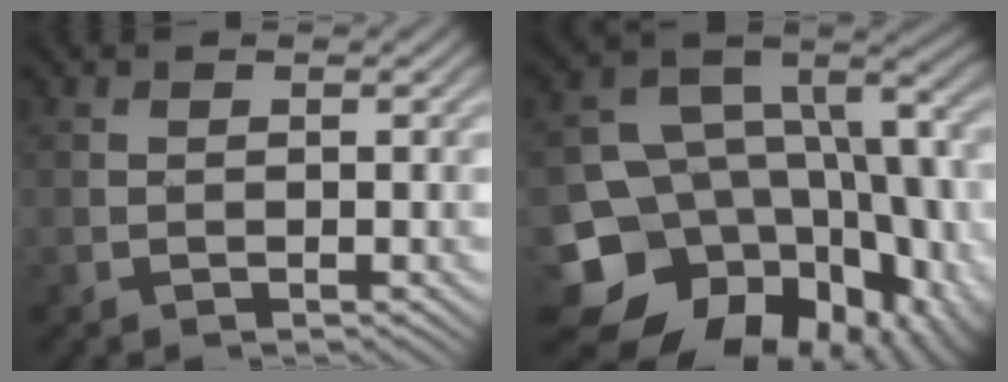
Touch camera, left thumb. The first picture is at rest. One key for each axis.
{"total": 18.3, "fx": -6.4, "fy": 14.0, "fz": 9.9, "tx": -0.181, "ty": -0.048, "tz": -0.084}